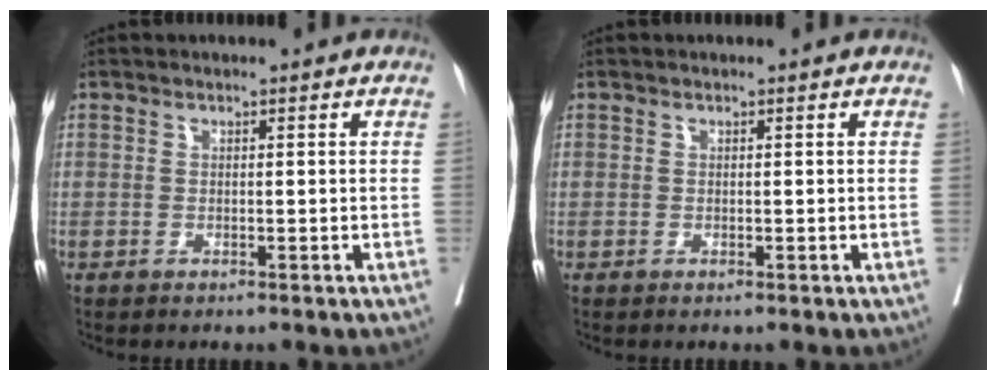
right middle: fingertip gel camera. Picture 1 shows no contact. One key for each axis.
{"total": 0.0}